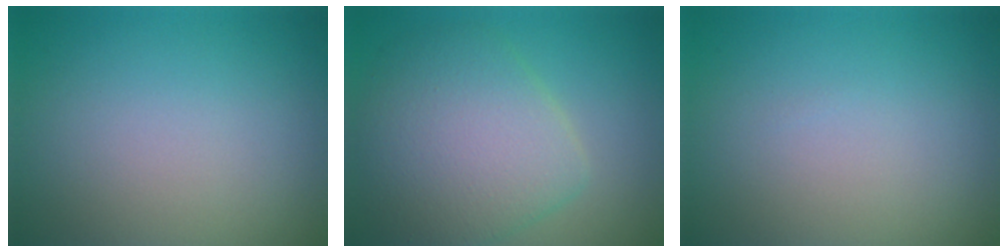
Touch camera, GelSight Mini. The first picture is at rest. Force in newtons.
{"total": 6.8, "press": 6.8, "slide": 0.3}
{"total": 0.0}